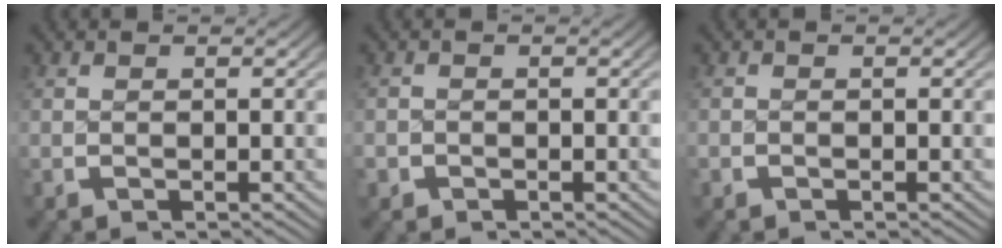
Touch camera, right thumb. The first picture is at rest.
{"total": 1.5, "force": [-0.9, 1.2, 0.1], "torque": [-0.006, -0.011, -0.015]}
{"total": 0.6, "force": [-0.4, 0.4, -0.1], "torque": [-0.001, -0.005, -0.008]}